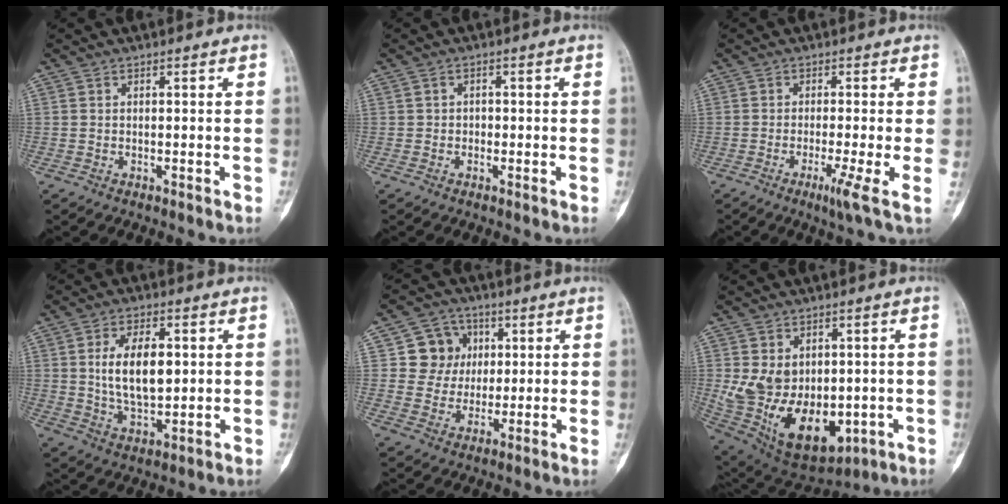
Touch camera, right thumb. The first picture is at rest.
{"total": 1.0, "force": [-0.4, 0.9, 0.2], "torque": [0.006, 0.005, -0.010]}
{"total": 4.6, "force": [-1.5, -0.7, 4.3], "torque": [-0.085, -0.015, -0.031]}
{"total": 11.0, "force": [1.6, 5.8, 9.2], "torque": [-0.150, -0.010, 0.036]}
{"total": 8.8, "force": [2.2, 8.3, 2.2], "torque": [0.012, 0.003, 0.033]}
{"total": 18.4, "force": [-1.6, 12.3, 13.6], "torque": [-0.232, -0.004, 0.015]}